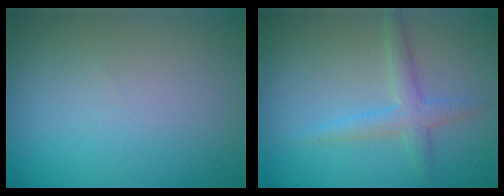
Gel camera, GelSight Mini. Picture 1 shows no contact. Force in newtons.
{"total": 2.4, "press": 2.4, "slide": 0.1}